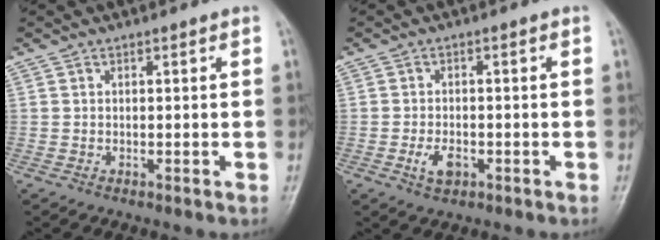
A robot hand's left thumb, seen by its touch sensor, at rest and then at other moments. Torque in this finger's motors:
{"motor_torque": [-0.14, 0.39, 0.47, 0.17, 0.04]}